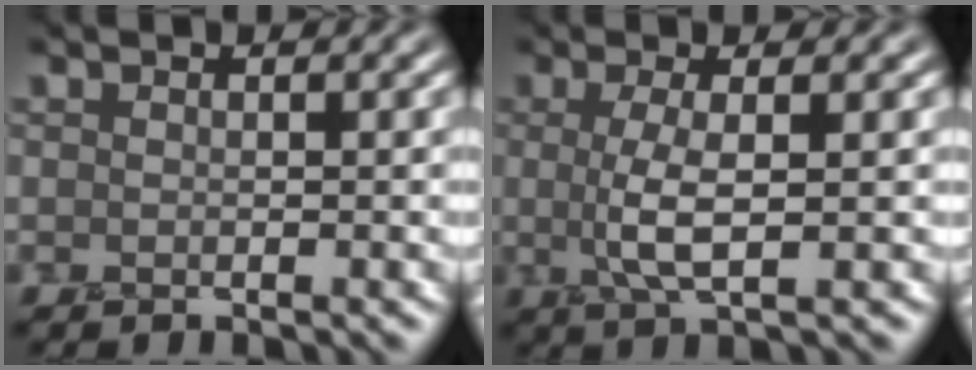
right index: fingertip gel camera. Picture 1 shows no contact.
{"total": 3.4, "force": [0.0, 0.8, 3.3], "torque": [-0.070, -0.002, 0.000]}